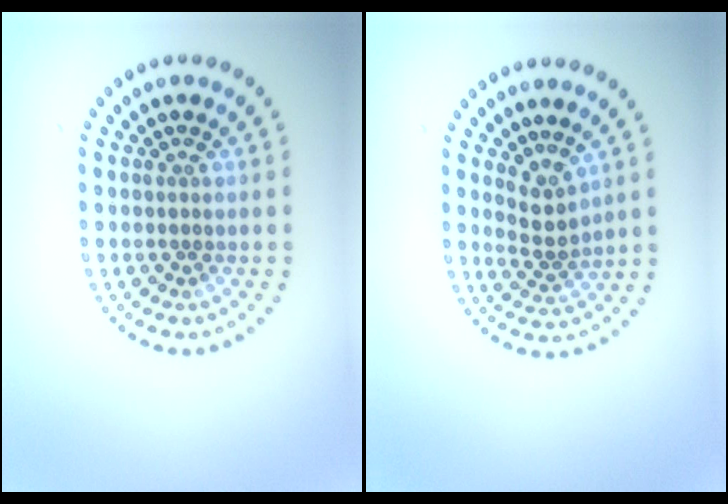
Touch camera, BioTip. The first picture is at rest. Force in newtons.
{"total": 2.4, "press": 1.7, "slide": 1.7}